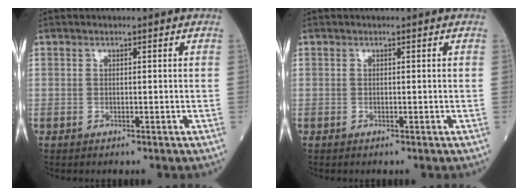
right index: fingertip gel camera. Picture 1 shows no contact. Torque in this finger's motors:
{"motor_torque": [0.00, 0.00, 0.00, -0.01]}